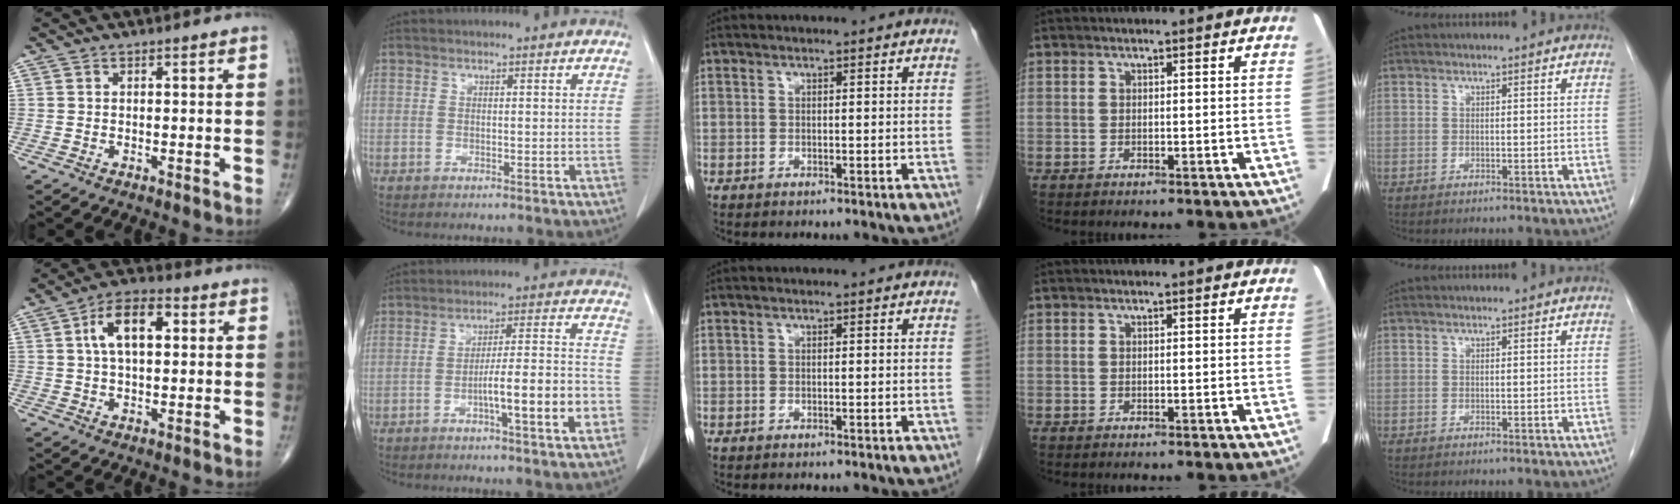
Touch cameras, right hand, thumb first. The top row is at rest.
{"thumb": {"total": 10.2, "force": [2.4, 5.3, 8.4], "torque": [-0.137, 0.017, 0.033]}, "index": {"total": 11.2, "force": [-4.1, 0.6, 10.4], "torque": [-0.158, 0.011, -0.061]}}